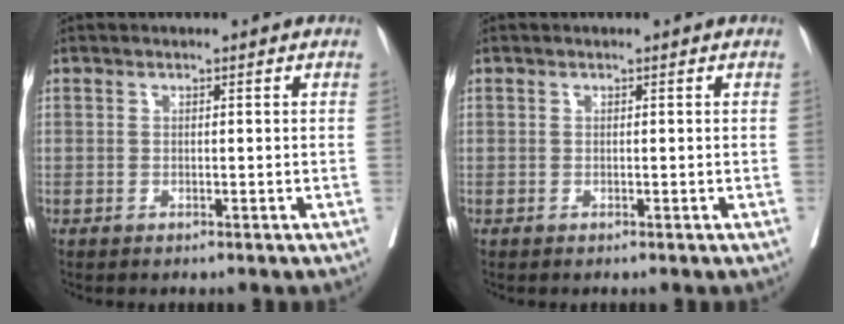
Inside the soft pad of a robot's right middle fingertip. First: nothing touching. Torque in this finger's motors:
{"motor_torque": [0.00, 0.00, 0.00, 0.00]}